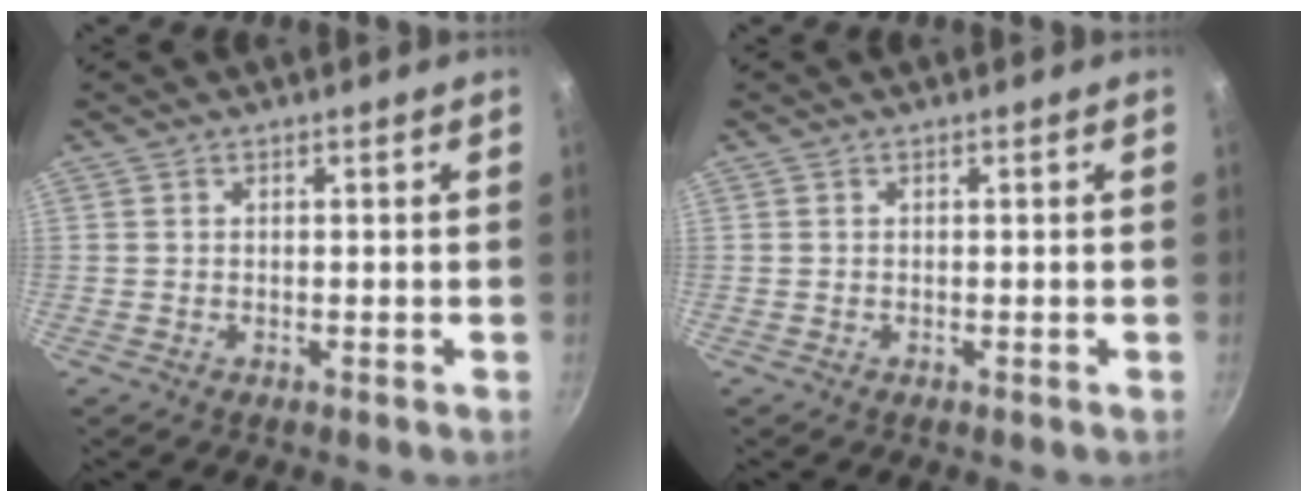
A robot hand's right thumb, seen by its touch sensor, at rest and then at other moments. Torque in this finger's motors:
{"motor_torque": [0.02, 0.02, 0.00, 0.00, 0.01]}